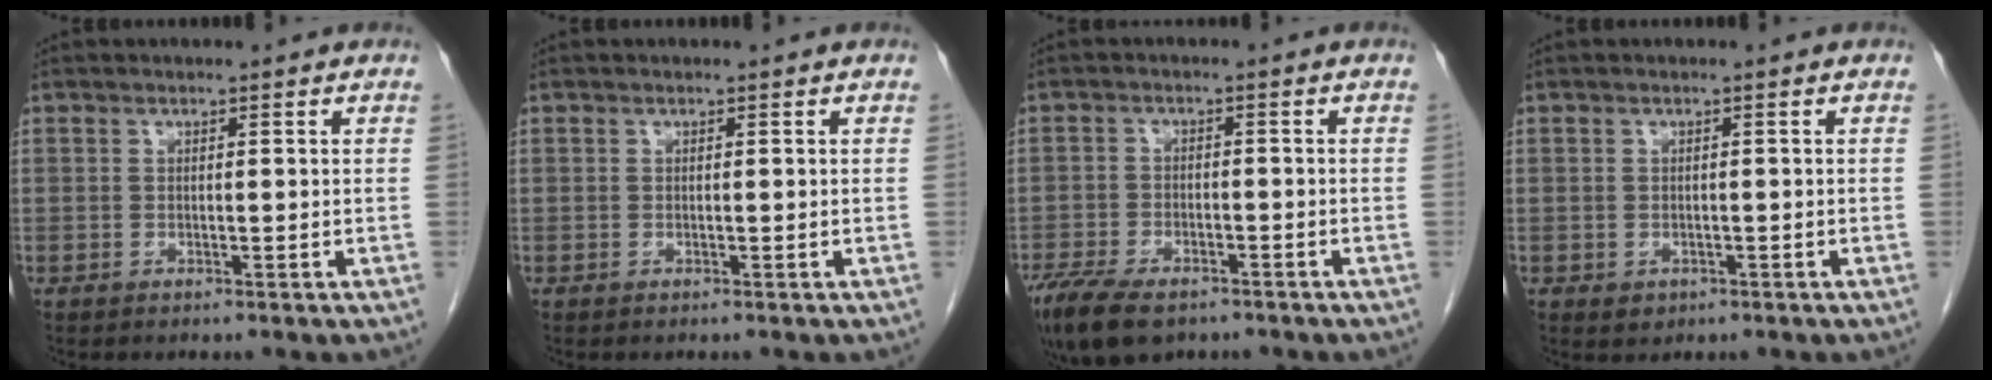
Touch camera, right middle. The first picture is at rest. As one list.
[{"total": 0.0}, {"total": 10.7, "force": [-7.6, 4.5, 5.9], "torque": [-0.111, -0.013, -0.122]}, {"total": 1.4, "force": [-0.6, 1.1, 0.5], "torque": [-0.008, 0.002, -0.001]}]